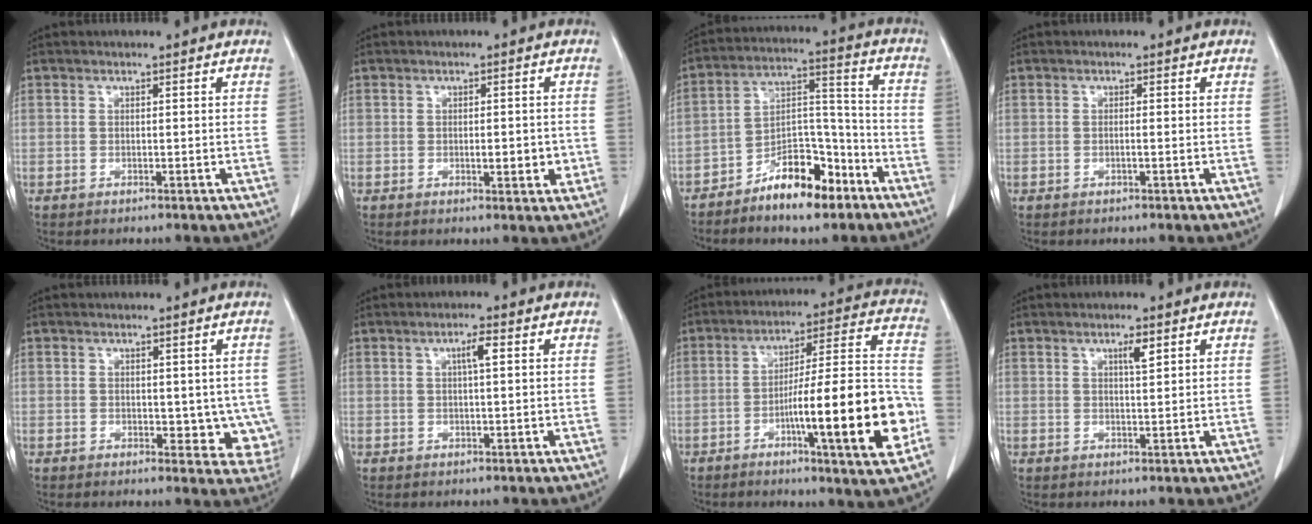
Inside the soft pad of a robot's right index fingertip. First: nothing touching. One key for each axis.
{"total": 3.4, "fx": -0.5, "fy": 1.2, "fz": 3.1, "tx": -0.046, "ty": -0.003, "tz": -0.003}
{"total": 11.5, "fx": -7.7, "fy": 4.4, "fz": 7.2, "tx": -0.119, "ty": 0.021, "tz": -0.133}
{"total": 0.6, "fx": -0.2, "fy": -0.1, "fz": 0.6, "tx": -0.011, "ty": 0.000, "tz": -0.003}
{"total": 6.5, "fx": 0.3, "fy": 3.7, "fz": 5.3, "tx": -0.036, "ty": -0.011, "tz": 0.008}
{"total": 2.5, "fx": 0.8, "fy": 0.1, "fz": 2.4, "tx": -0.042, "ty": 0.003, "tz": 0.013}
{"total": 19.2, "fx": -5.7, "fy": 1.1, "fz": 18.3, "tx": -0.252, "ty": 0.011, "tz": -0.081}
{"total": 2.3, "fx": 1.2, "fy": 0.3, "fz": 1.9, "tx": -0.036, "ty": -0.002, "tz": 0.021}